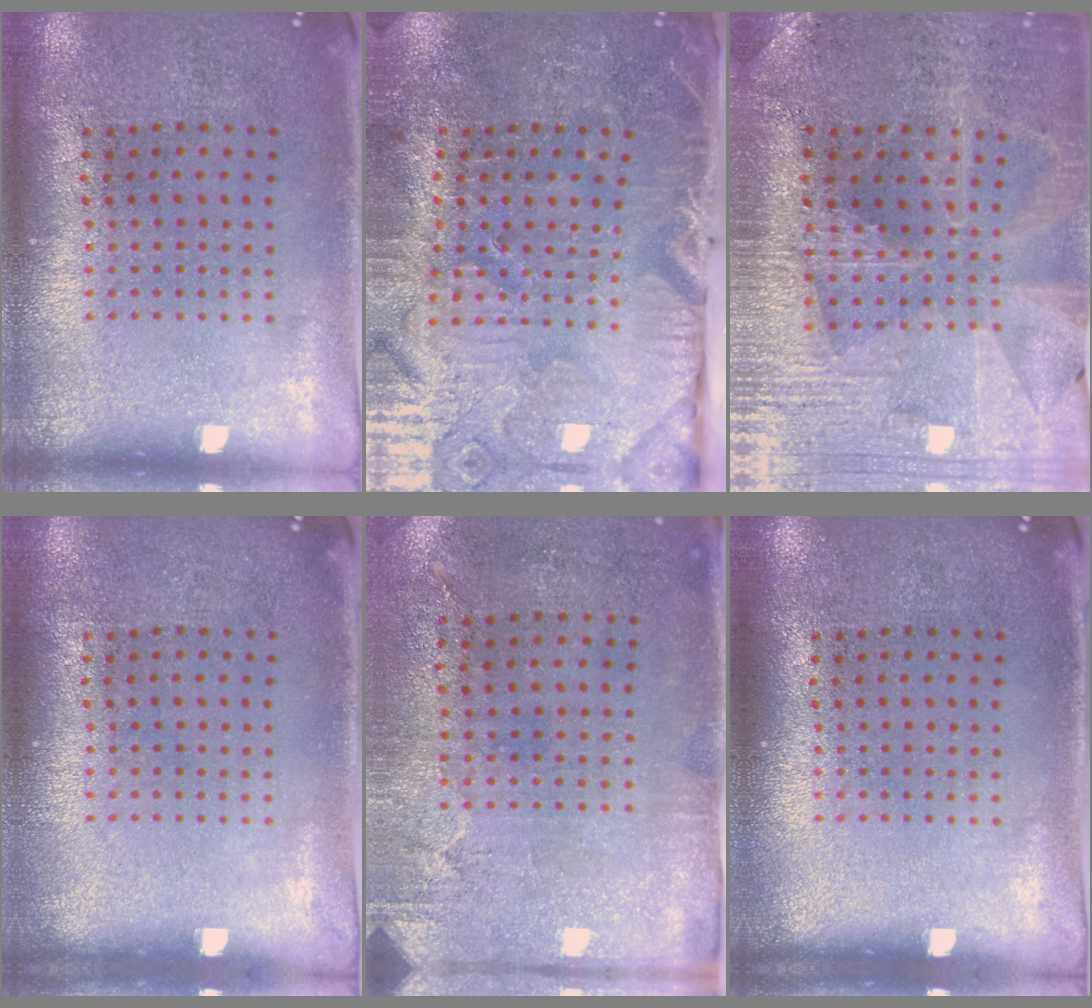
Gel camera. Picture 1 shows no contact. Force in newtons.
{"total": 3.9, "press": 3.9, "slide": 0.5}
{"total": 2.3, "press": 2.3, "slide": 0.5}
{"total": 0.0}
{"total": 2.8, "press": 2.3, "slide": 1.7}
{"total": 0.0}